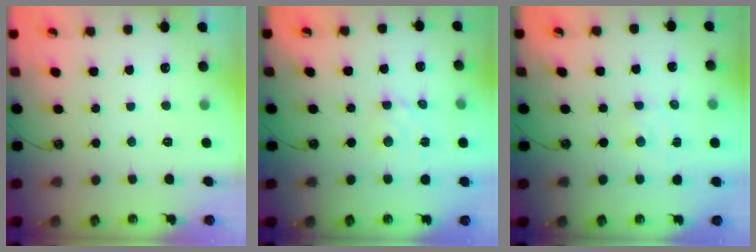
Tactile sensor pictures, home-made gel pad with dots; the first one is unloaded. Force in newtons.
{"total": 3.4, "press": 3.4, "slide": 0.7}
{"total": 2.3, "press": 2.3, "slide": 0.4}